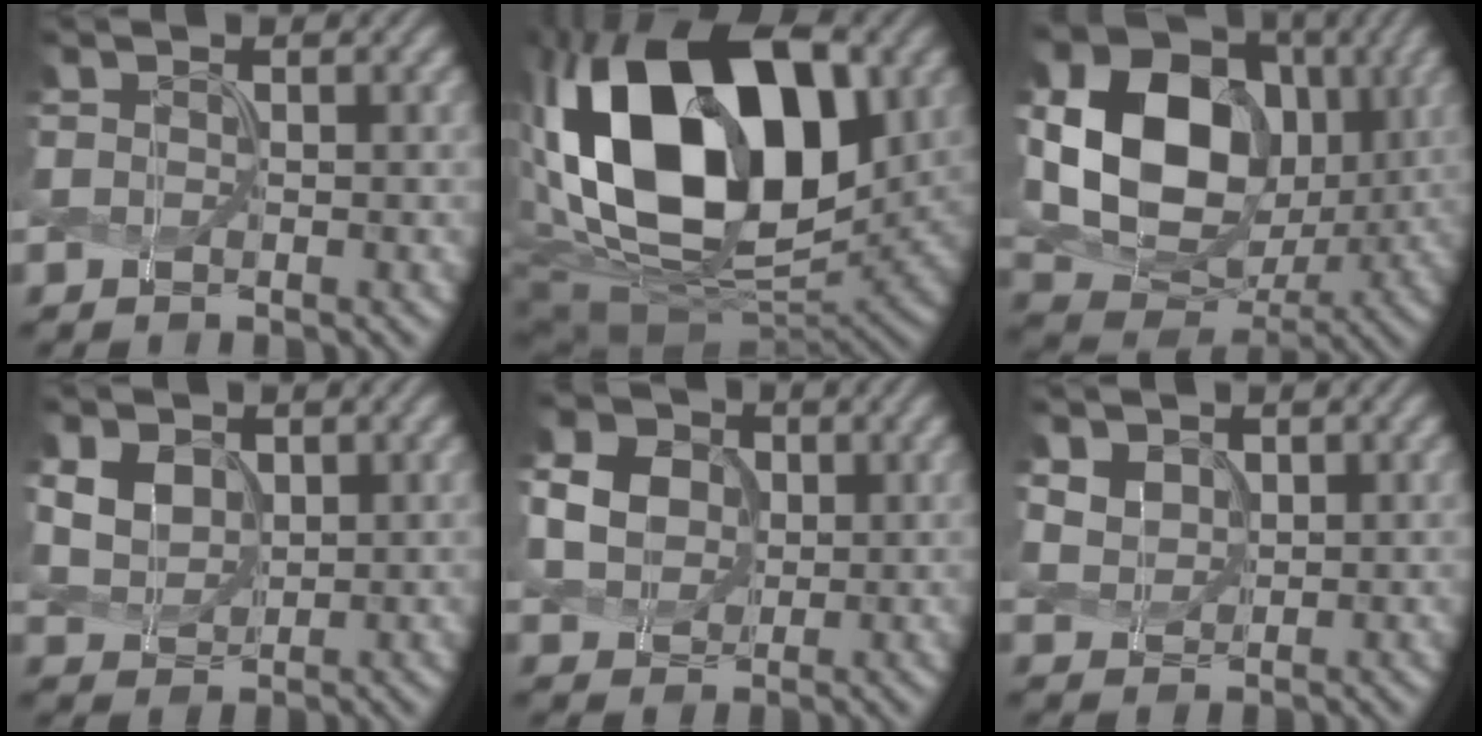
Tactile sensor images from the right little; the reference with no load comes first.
{"total": 19.0, "force": [3.3, 11.8, 14.6], "torque": [-0.291, 0.024, 0.052]}
{"total": 15.8, "force": [1.5, 12.4, 9.6], "torque": [-0.191, 0.006, 0.034]}
{"total": 2.9, "force": [0.7, 2.3, 1.7], "torque": [-0.050, -0.001, 0.021]}
{"total": 6.8, "force": [1.9, 5.6, 3.3], "torque": [-0.103, 0.030, 0.029]}
{"total": 2.5, "force": [1.2, 1.9, 1.1], "torque": [-0.043, -0.003, 0.038]}